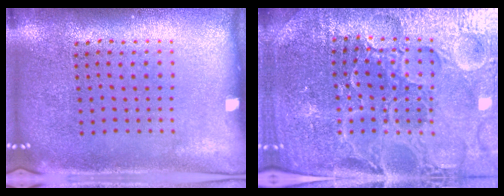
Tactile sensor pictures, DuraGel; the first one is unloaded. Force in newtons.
{"total": 5.5, "press": 5.1, "slide": 2.0}